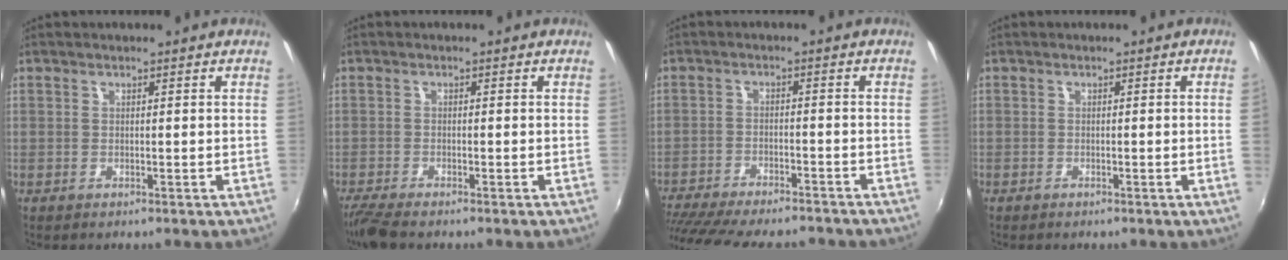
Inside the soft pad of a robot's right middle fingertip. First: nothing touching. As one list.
[{"total": 4.2, "force": [-3.6, 0.4, 2.2], "torque": [-0.058, -0.021, -0.069]}, {"total": 19.3, "force": [-16.4, 4.8, 9.0], "torque": [-0.188, -0.032, -0.246]}, {"total": 0.8, "force": [-0.2, -0.5, 0.6], "torque": [-0.006, -0.003, -0.003]}]